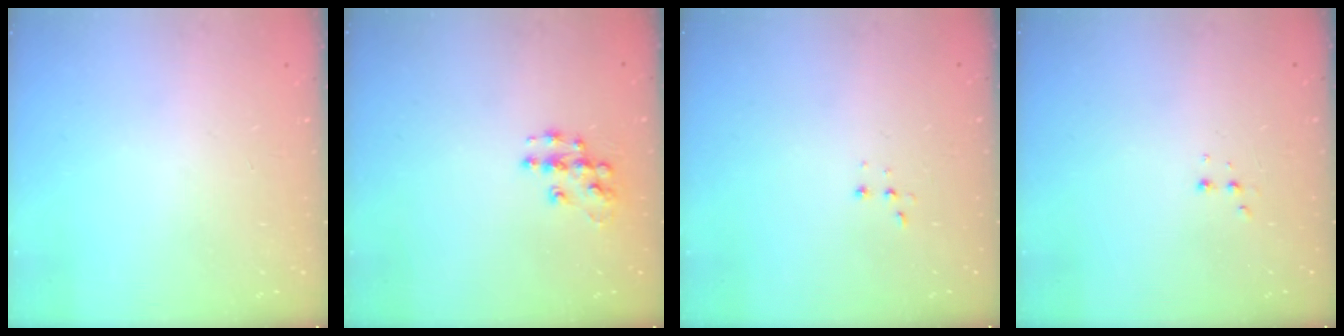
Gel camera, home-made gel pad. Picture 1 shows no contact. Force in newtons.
{"total": 9.2, "press": 9.2, "slide": 0.5}
{"total": 2.7, "press": 2.7, "slide": 0.5}
{"total": 2.9, "press": 2.7, "slide": 1.0}